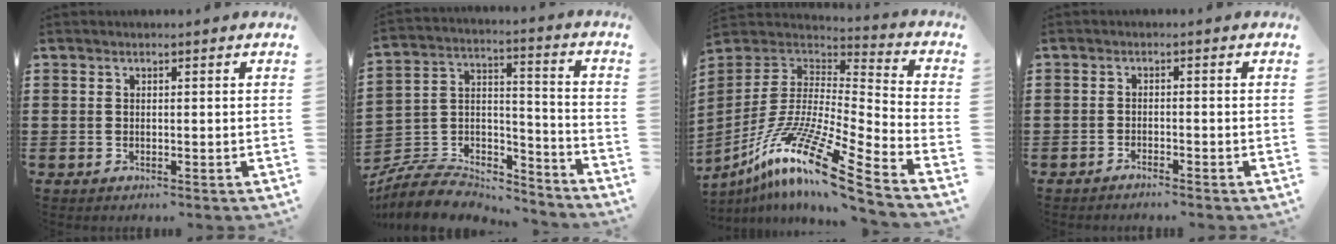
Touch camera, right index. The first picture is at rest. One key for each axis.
{"total": 8.0, "fx": -7.1, "fy": 3.1, "fz": 1.9, "tx": -0.049, "ty": 0.007, "tz": -0.141}
{"total": 15.4, "fx": -10.1, "fy": 1.6, "fz": 11.6, "tx": -0.227, "ty": 0.014, "tz": -0.191}
{"total": 1.3, "fx": -1.3, "fy": -0.1, "fz": 0.0, "tx": -0.003, "ty": 0.002, "tz": -0.025}